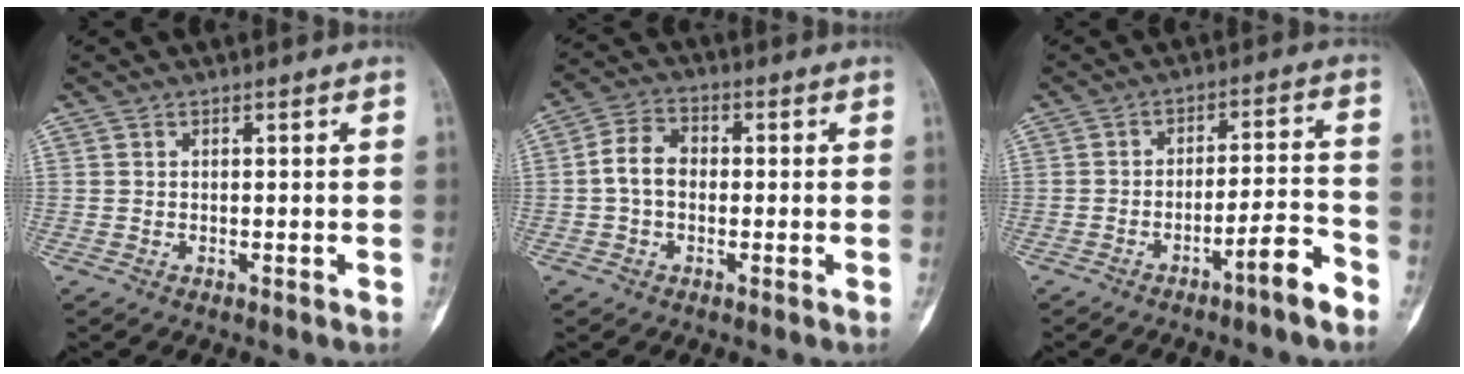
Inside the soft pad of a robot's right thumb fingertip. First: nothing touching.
{"total": 6.2, "force": [-0.6, 4.5, 4.2], "torque": [-0.068, 0.022, -0.020]}
{"total": 7.6, "force": [-4.9, 0.8, 5.7], "torque": [-0.087, 0.046, -0.075]}